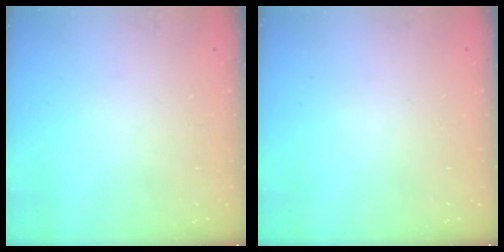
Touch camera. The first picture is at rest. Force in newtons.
{"total": 0.0}